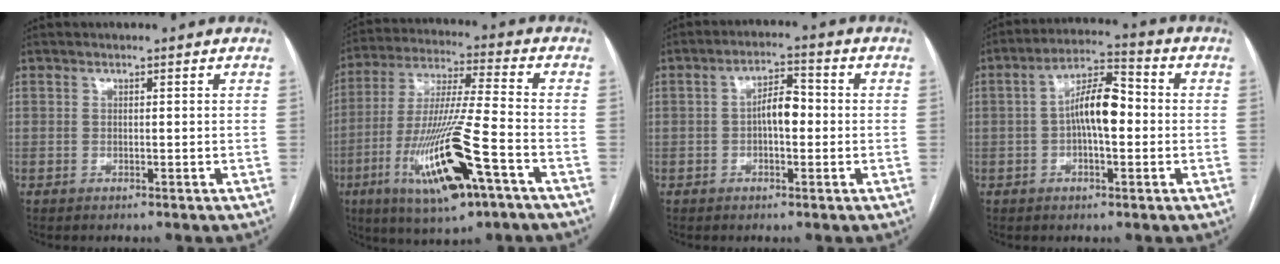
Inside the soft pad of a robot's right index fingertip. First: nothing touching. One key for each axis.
{"total": 18.3, "fx": -7.8, "fy": 1.7, "fz": 16.5, "tx": -0.348, "ty": -0.030, "tz": -0.136}
{"total": 4.8, "fx": -0.4, "fy": 2.0, "fz": 4.4, "tx": -0.073, "ty": 0.017, "tz": -0.008}
{"total": 8.6, "fx": -0.3, "fy": 2.8, "fz": 8.1, "tx": -0.151, "ty": 0.026, "tz": -0.010}